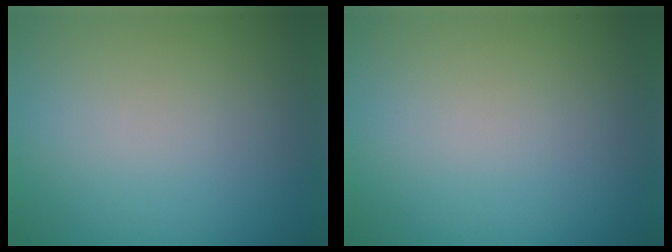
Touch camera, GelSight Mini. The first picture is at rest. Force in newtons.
{"total": 0.0}